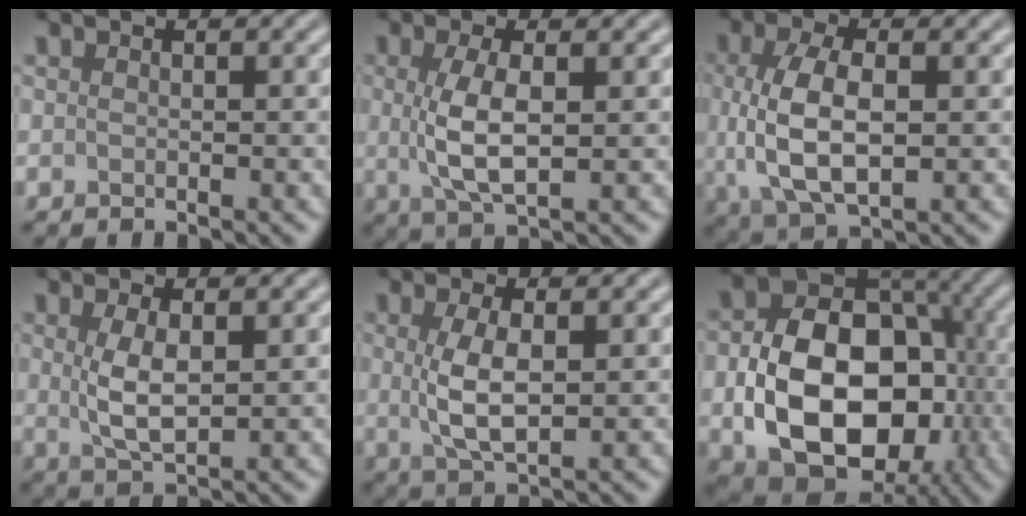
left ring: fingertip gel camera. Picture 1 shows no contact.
{"total": 4.6, "force": [0.2, 1.5, 4.4], "torque": [-0.095, -0.001, 0.006]}
{"total": 7.6, "force": [-0.1, 3.9, 6.6], "torque": [-0.141, -0.003, -0.001]}
{"total": 3.5, "force": [0.5, 1.2, 3.3], "torque": [-0.072, -0.004, 0.012]}
{"total": 4.2, "force": [0.3, 1.4, 3.9], "torque": [-0.086, -0.002, 0.009]}
{"total": 13.9, "force": [-2.8, 9.7, 9.5], "torque": [-0.155, -0.021, -0.054]}